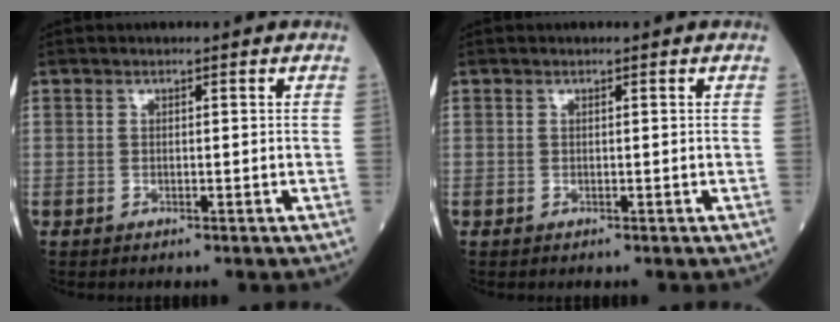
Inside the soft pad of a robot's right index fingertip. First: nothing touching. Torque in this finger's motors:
{"motor_torque": [0.01, 0.05, -0.02, -0.01]}